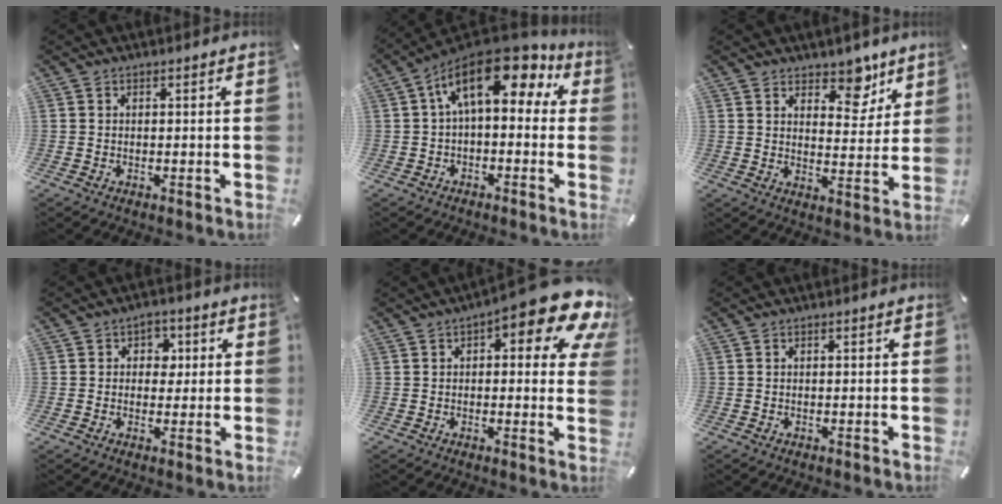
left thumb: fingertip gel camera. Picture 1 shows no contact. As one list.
[{"total": 14.4, "force": [5.6, 7.3, 11.0], "torque": [-0.207, -0.035, 0.095]}, {"total": 8.4, "force": [6.5, 4.5, 2.9], "torque": [-0.012, -0.054, 0.110]}, {"total": 4.6, "force": [0.7, 4.0, 2.1], "torque": [-0.019, -0.001, 0.003]}, {"total": 14.5, "force": [7.3, 5.0, 11.5], "torque": [-0.145, -0.054, 0.118]}, {"total": 0.0}]